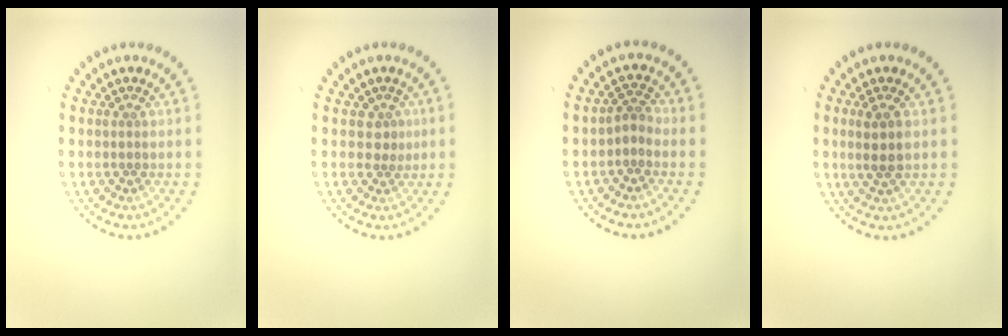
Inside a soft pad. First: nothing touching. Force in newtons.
{"total": 1.3, "press": 1.0, "slide": 0.8}
{"total": 1.6, "press": 1.1, "slide": 1.2}
{"total": 2.2, "press": 2.0, "slide": 1.0}